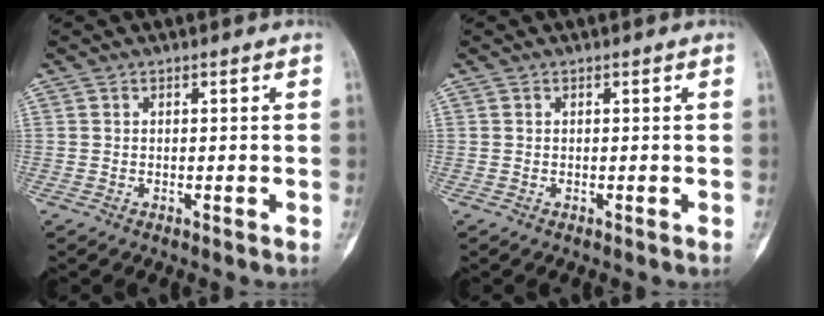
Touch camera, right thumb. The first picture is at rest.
{"total": 0.0}